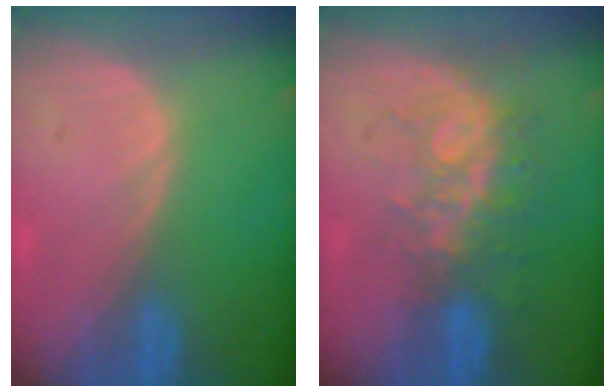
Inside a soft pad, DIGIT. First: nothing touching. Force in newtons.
{"total": 8.4, "press": 7.0, "slide": 4.5}